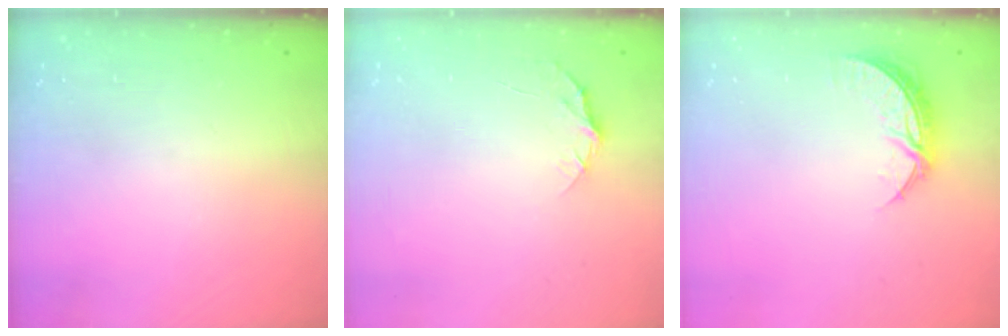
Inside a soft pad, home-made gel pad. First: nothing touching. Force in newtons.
{"total": 5.0, "press": 5.0, "slide": 0.6}
{"total": 6.8, "press": 6.8, "slide": 0.3}